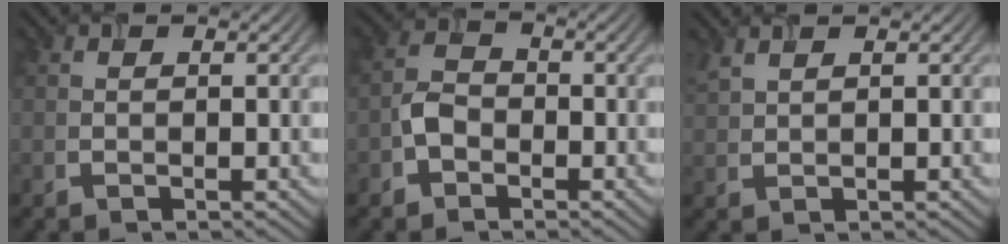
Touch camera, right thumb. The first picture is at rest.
{"total": 3.2, "force": [-1.7, 2.3, 1.6], "torque": [-0.029, 0.005, -0.041]}
{"total": 2.1, "force": [1.7, 0.5, 1.1], "torque": [-0.035, 0.007, 0.043]}